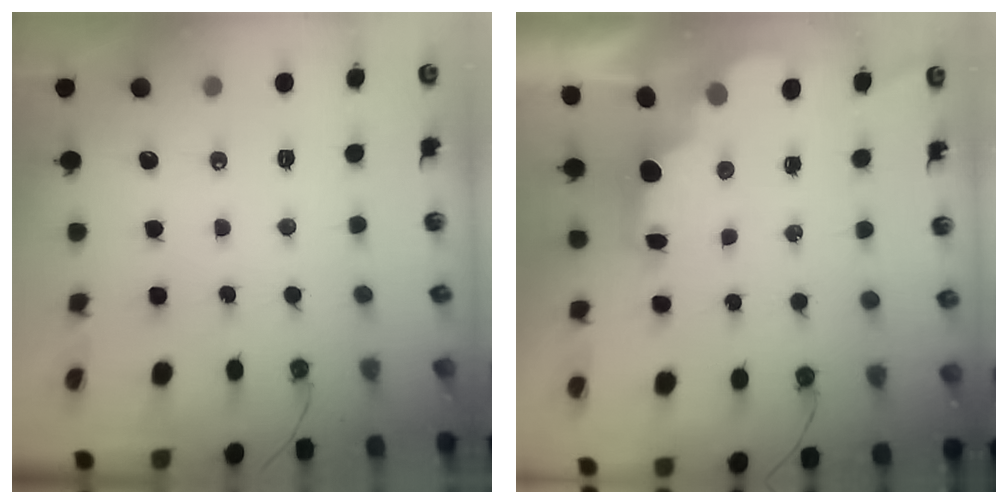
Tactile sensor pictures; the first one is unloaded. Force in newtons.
{"total": 2.3, "press": 2.2, "slide": 0.7}